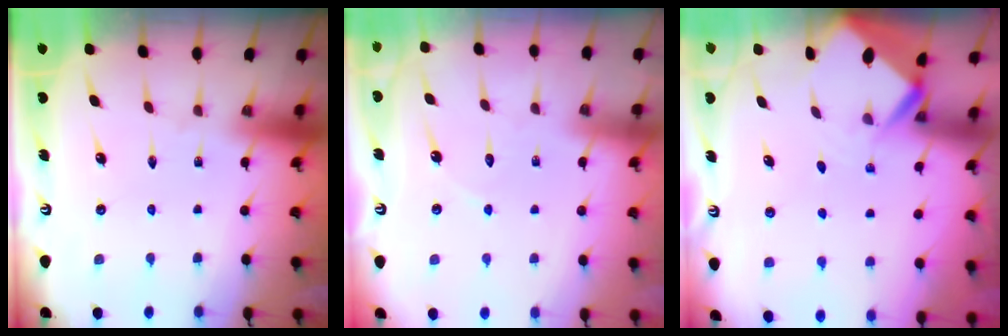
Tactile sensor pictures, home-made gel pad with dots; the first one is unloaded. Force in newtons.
{"total": 4.0, "press": 4.0, "slide": 0.4}
{"total": 3.2, "press": 3.2, "slide": 0.2}